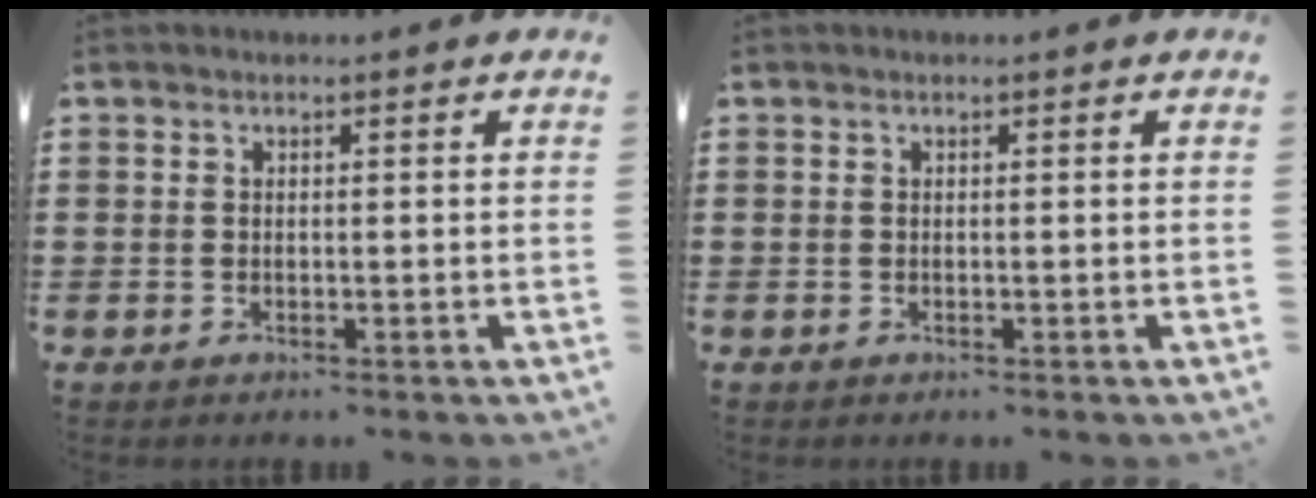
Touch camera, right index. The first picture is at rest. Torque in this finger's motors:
{"motor_torque": [-0.57, 0.57, 0.00, -0.01]}